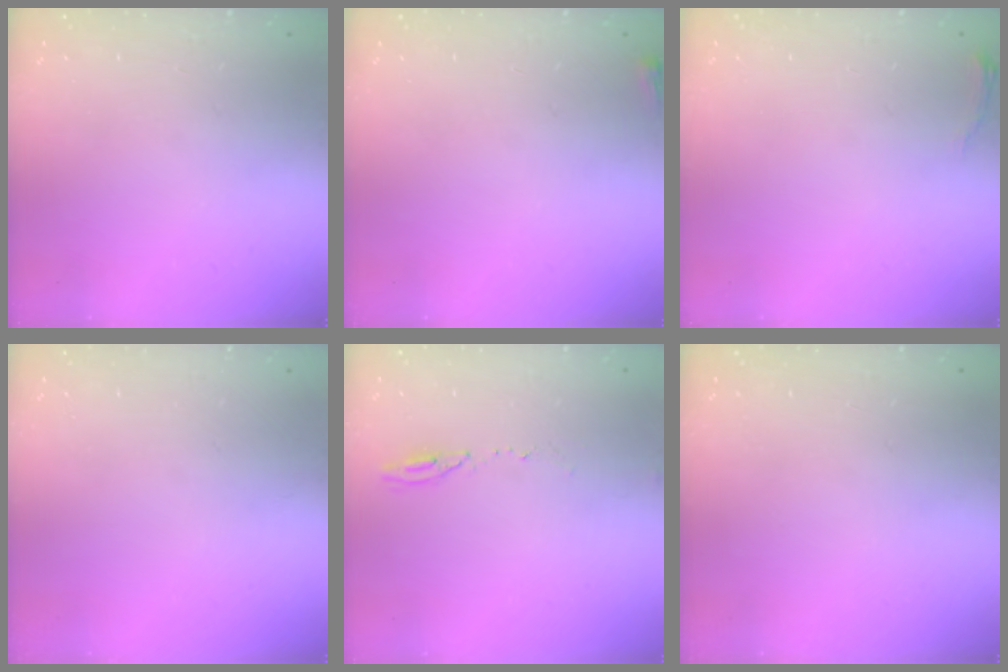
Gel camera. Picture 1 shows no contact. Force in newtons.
{"total": 2.0, "press": 2.0, "slide": 0.5}
{"total": 3.1, "press": 3.1, "slide": 0.5}
{"total": 0.0}
{"total": 4.6, "press": 4.3, "slide": 1.6}
{"total": 0.0}